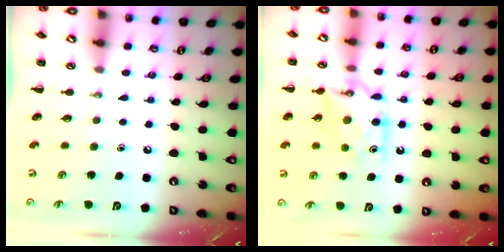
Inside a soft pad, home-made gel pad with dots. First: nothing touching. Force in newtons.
{"total": 10.7, "press": 10.7, "slide": 0.3}